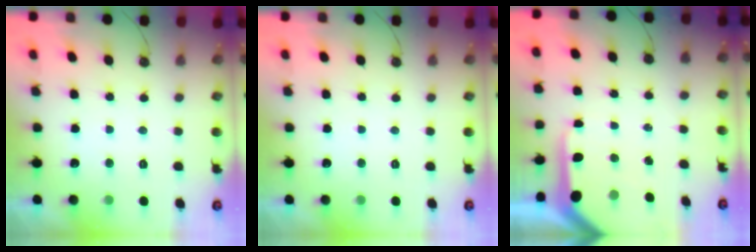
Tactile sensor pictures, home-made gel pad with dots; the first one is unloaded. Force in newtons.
{"total": 0.0}
{"total": 9.8, "press": 9.8, "slide": 1.0}